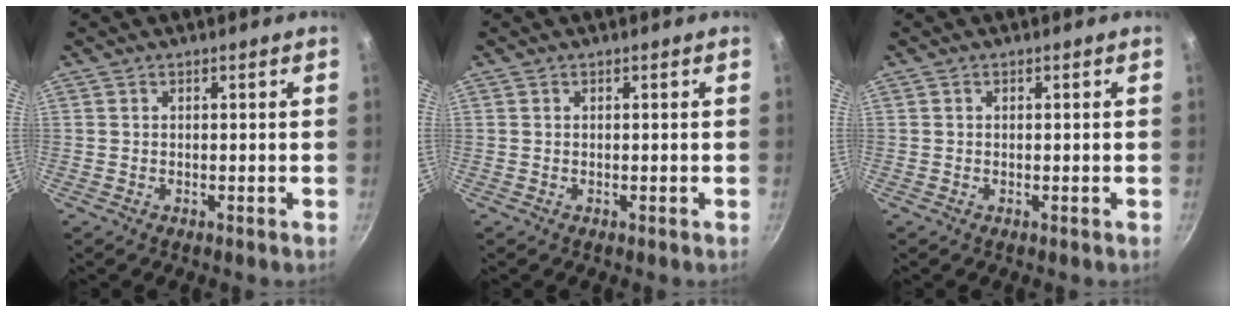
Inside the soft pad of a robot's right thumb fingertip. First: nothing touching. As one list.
[{"total": 0.0}, {"total": 0.0}]